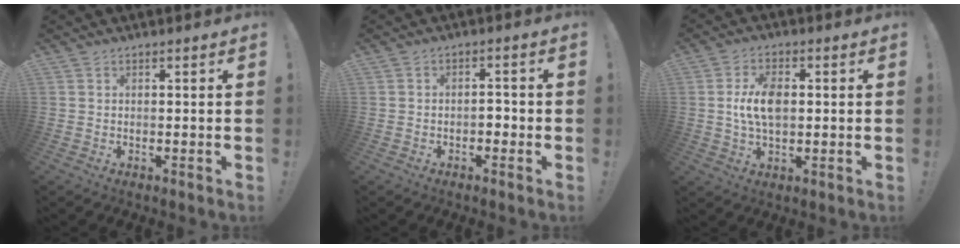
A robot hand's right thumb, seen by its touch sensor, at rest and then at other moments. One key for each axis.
{"total": 3.0, "fx": -1.6, "fy": 1.9, "fz": 1.6, "tx": -0.027, "ty": 0.008, "tz": -0.030}
{"total": 8.8, "fx": 0.5, "fy": 5.1, "fz": 7.1, "tx": -0.132, "ty": 0.003, "tz": 0.006}